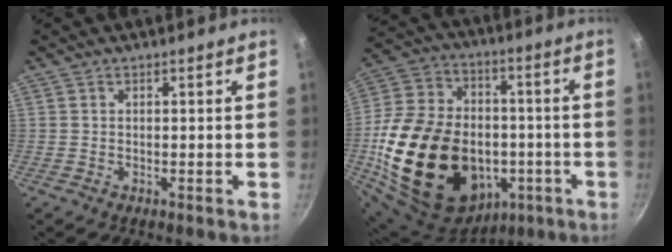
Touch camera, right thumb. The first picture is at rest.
{"total": 30.4, "force": [-6.2, 21.5, 20.5], "torque": [-0.366, 0.047, -0.085]}